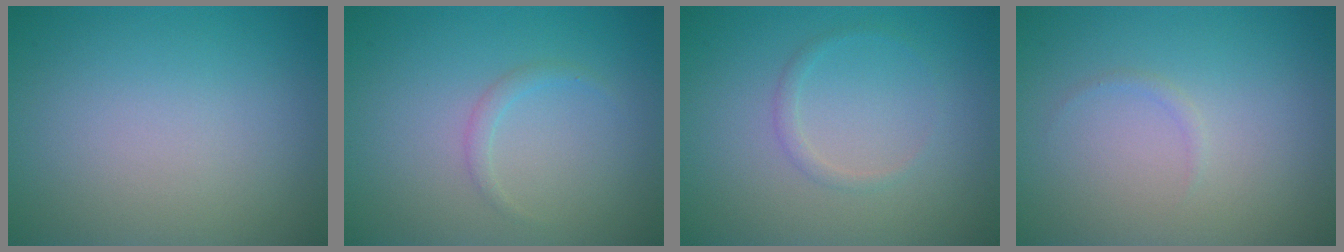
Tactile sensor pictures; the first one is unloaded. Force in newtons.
{"total": 0.9, "press": 0.9, "slide": 0.1}
{"total": 0.9, "press": 0.9, "slide": 0.0}
{"total": 0.5, "press": 0.5, "slide": 0.0}